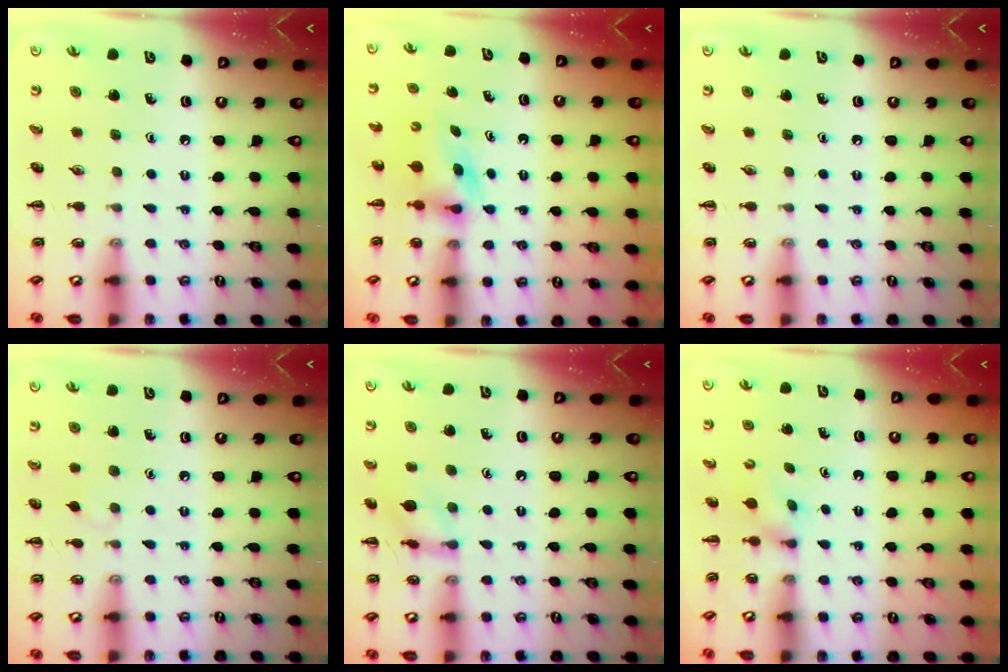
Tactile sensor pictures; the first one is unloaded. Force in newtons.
{"total": 3.5, "press": 3.4, "slide": 0.6}
{"total": 0.0}
{"total": 2.8, "press": 2.5, "slide": 1.1}
{"total": 9.7, "press": 9.7, "slide": 0.6}
{"total": 2.9, "press": 2.7, "slide": 1.1}